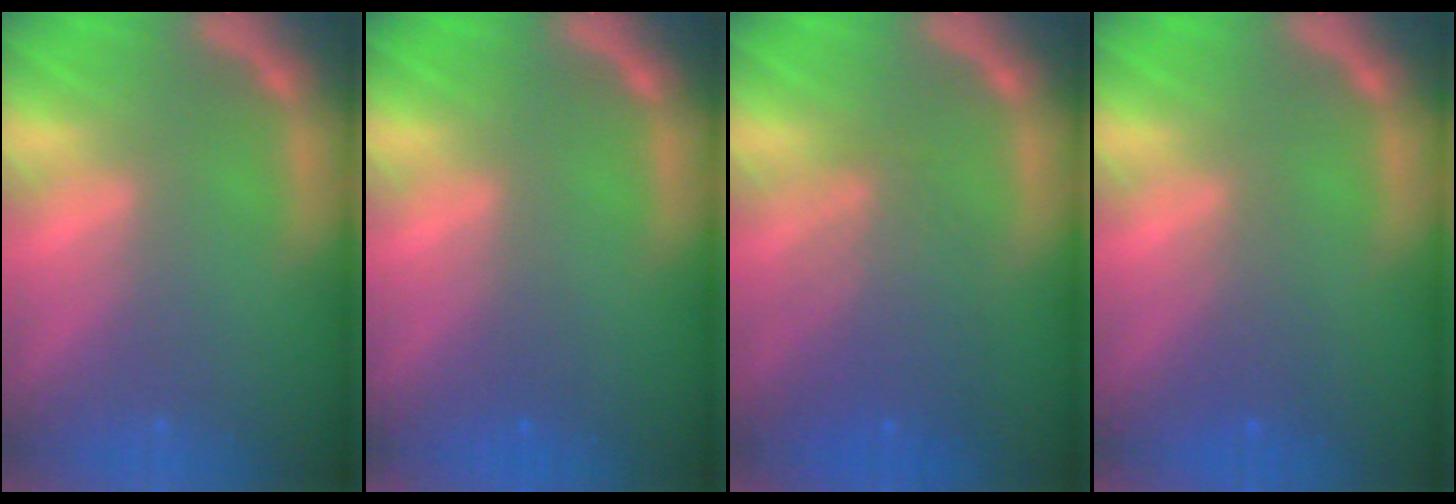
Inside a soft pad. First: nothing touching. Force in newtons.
{"total": 0.9}
{"total": 5.1}
{"total": 2.0}